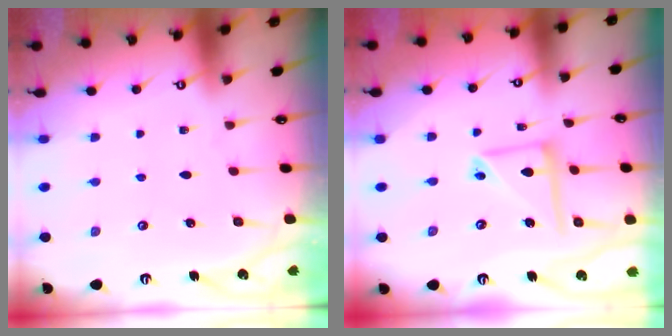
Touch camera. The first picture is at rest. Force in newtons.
{"total": 10.2, "press": 10.2, "slide": 0.8}